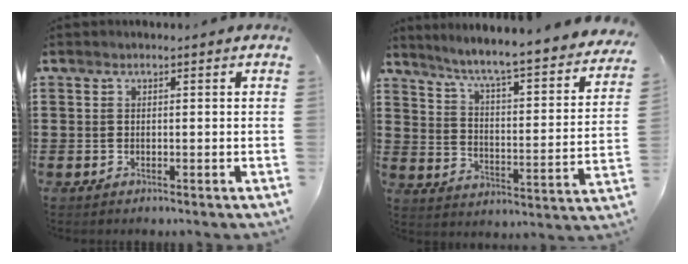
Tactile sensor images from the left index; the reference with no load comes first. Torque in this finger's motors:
{"motor_torque": [0.59, 0.53, 0.64, 0.14]}